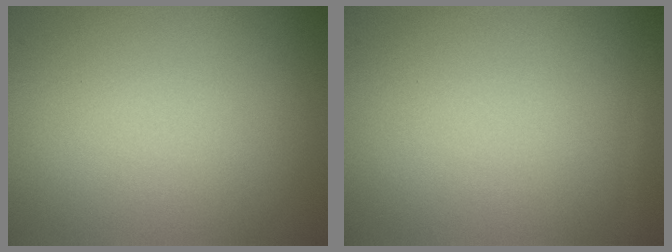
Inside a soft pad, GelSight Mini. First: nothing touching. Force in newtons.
{"total": 0.8, "press": 0.8, "slide": 0.0}